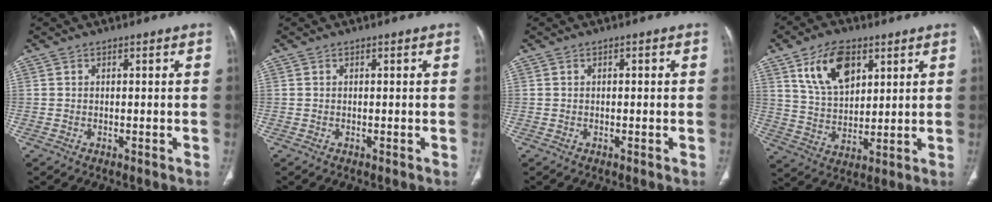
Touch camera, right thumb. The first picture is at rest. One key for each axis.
{"total": 0.0}
{"total": 0.8, "fx": 0.1, "fy": 0.3, "fz": 0.7, "tx": -0.013, "ty": 0.002, "tz": 0.002}
{"total": 12.5, "fx": 6.0, "fy": 7.3, "fz": 8.2, "tx": -0.121, "ty": -0.024, "tz": 0.119}